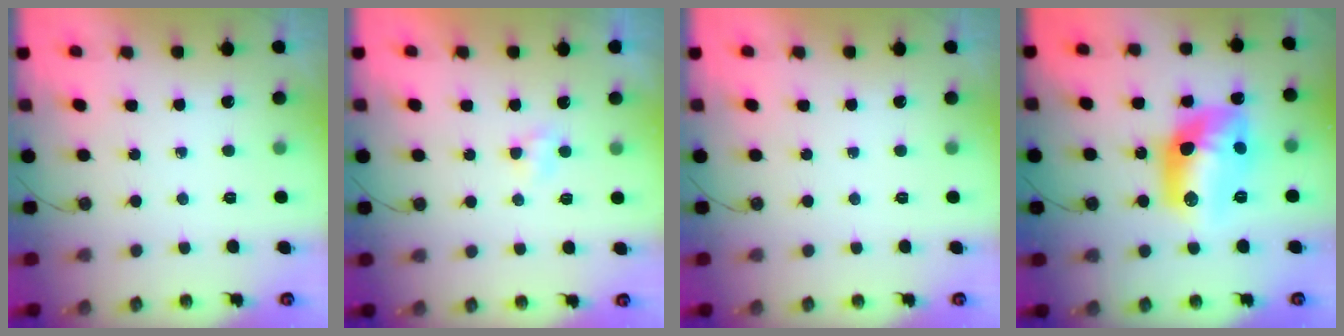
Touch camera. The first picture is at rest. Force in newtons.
{"total": 2.2, "press": 2.2, "slide": 0.3}
{"total": 0.0}
{"total": 15.4, "press": 15.3, "slide": 1.0}